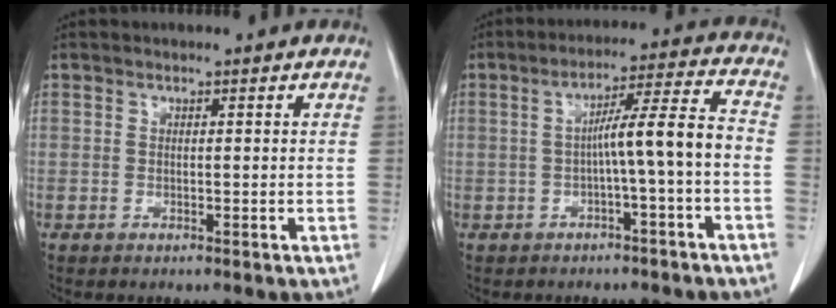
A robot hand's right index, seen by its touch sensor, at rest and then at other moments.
{"total": 7.6, "force": [-1.5, -0.6, 7.5], "torque": [-0.119, 0.026, -0.019]}